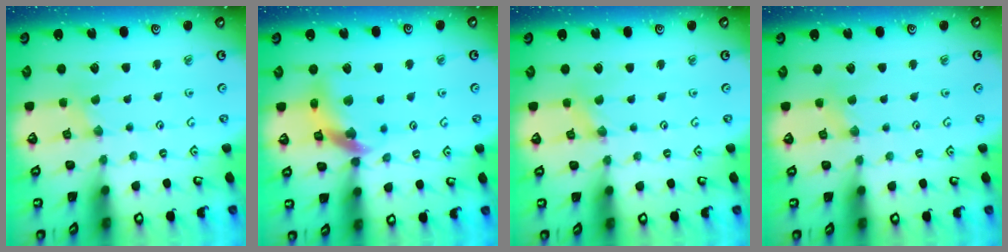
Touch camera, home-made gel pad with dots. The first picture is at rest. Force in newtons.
{"total": 13.8, "press": 13.7, "slide": 1.6}
{"total": 0.0}
{"total": 2.6, "press": 2.5, "slide": 0.5}